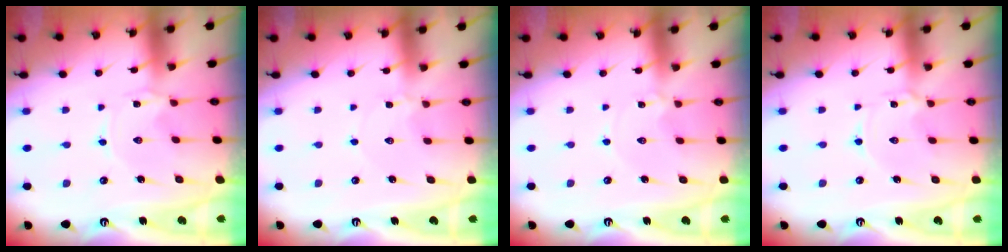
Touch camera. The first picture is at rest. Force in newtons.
{"total": 1.7, "press": 1.7, "slide": 0.3}
{"total": 1.0, "press": 1.0, "slide": 0.2}
{"total": 1.5, "press": 1.5, "slide": 0.3}